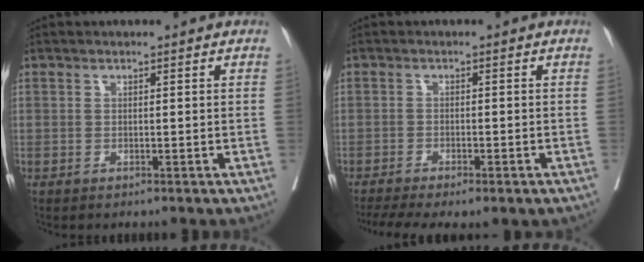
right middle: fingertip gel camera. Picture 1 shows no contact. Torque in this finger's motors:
{"motor_torque": [1.10, -1.04, 0.23, 0.10]}